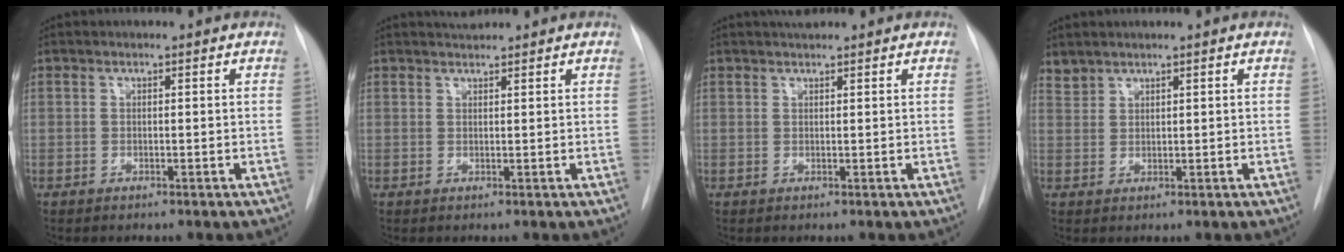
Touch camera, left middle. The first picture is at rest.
{"total": 1.5, "force": [1.5, 0.0, 0.1], "torque": [-0.005, 0.005, 0.029]}
{"total": 1.8, "force": [1.7, 0.2, 0.7], "torque": [-0.012, 0.012, 0.029]}
{"total": 1.8, "force": [1.7, 0.3, -0.1], "torque": [0.003, 0.008, 0.038]}